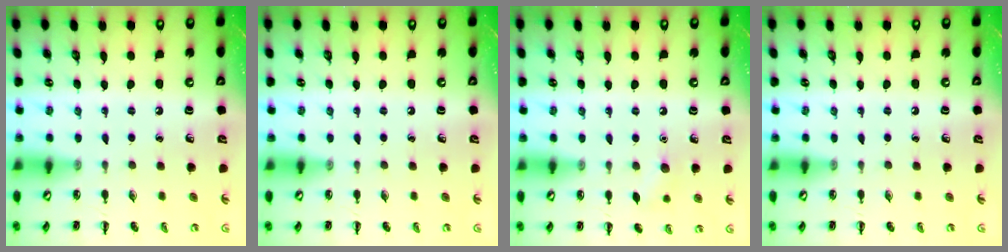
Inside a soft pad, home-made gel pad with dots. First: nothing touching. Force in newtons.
{"total": 0.0}
{"total": 5.6, "press": 5.5, "slide": 1.3}
{"total": 0.0}